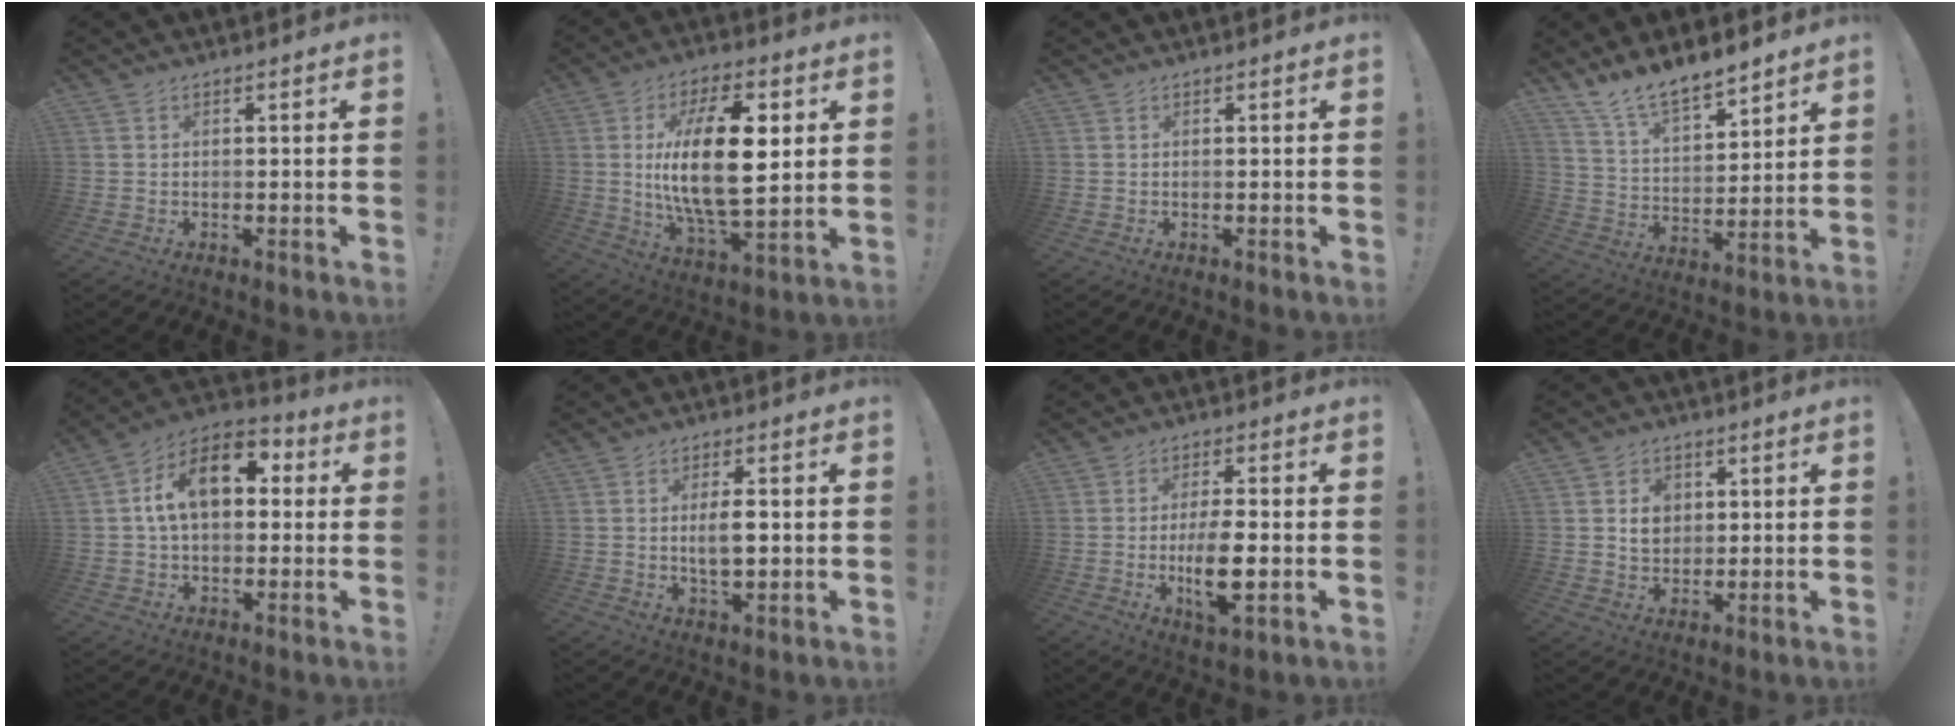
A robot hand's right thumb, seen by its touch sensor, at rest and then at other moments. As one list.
[{"total": 21.2, "force": [3.3, 9.0, 19.0], "torque": [-0.351, -0.014, 0.042]}, {"total": 0.0}, {"total": 11.4, "force": [10.3, 3.3, 3.5], "torque": [-0.082, -0.079, 0.194]}, {"total": 14.9, "force": [3.8, 9.0, 11.2], "torque": [-0.177, 0.004, 0.068]}, {"total": 5.9, "force": [0.3, 2.4, 5.4], "torque": [-0.089, -0.008, -0.003]}, {"total": 10.3, "force": [-2.1, 3.1, 9.6], "torque": [-0.179, -0.003, -0.038]}, {"total": 6.7, "force": [1.4, 5.8, 3.0], "torque": [-0.028, -0.006, 0.024]}]